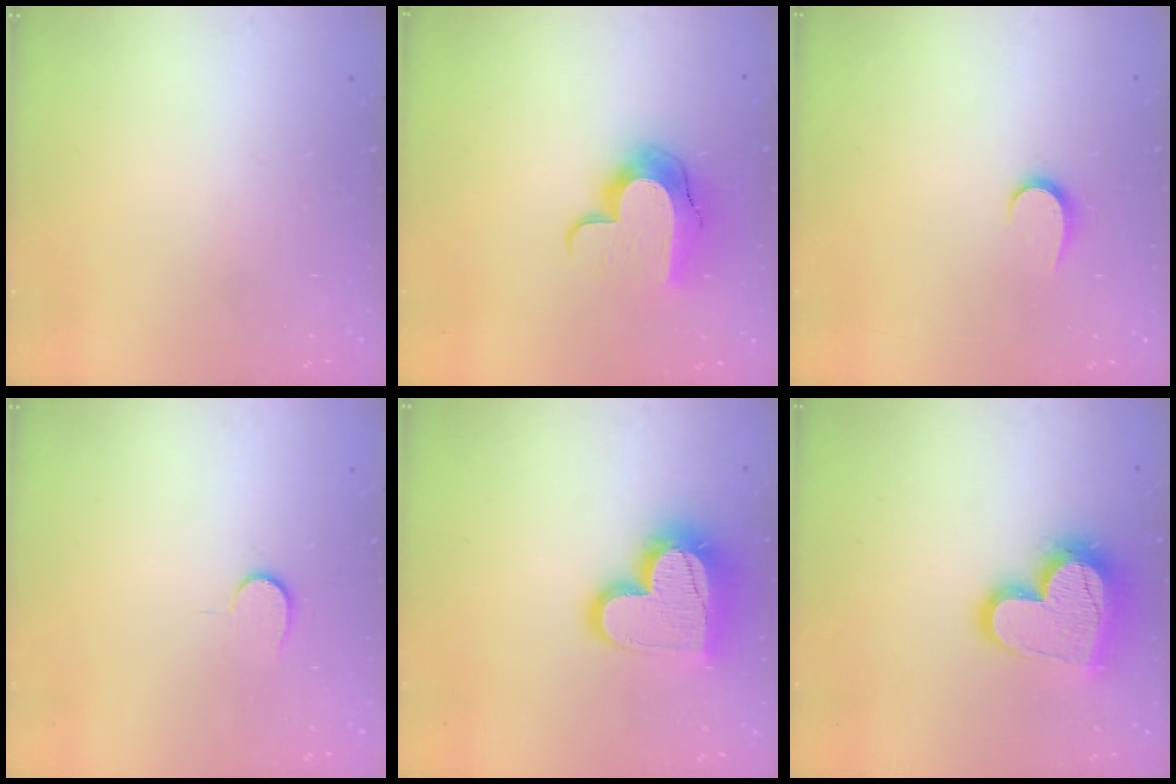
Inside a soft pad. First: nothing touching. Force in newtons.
{"total": 12.5, "press": 12.5, "slide": 0.7}
{"total": 5.7, "press": 5.7, "slide": 0.6}
{"total": 4.0, "press": 4.0, "slide": 0.4}
{"total": 18.9, "press": 18.9, "slide": 1.4}
{"total": 18.6, "press": 18.5, "slide": 1.5}